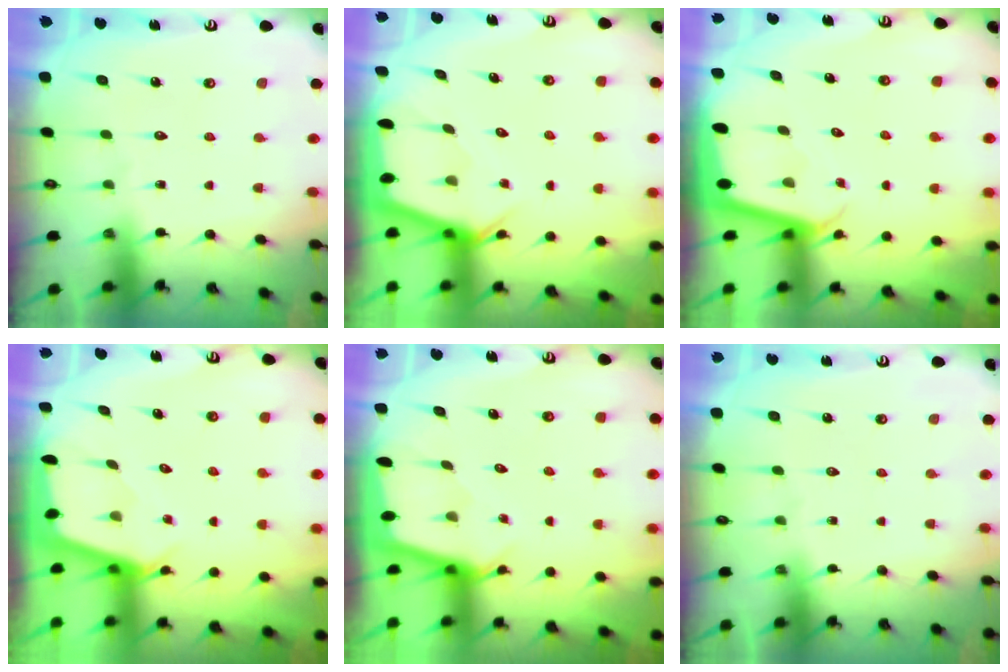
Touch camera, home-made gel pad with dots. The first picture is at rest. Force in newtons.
{"total": 3.5, "press": 3.5, "slide": 0.4}
{"total": 2.2, "press": 2.2, "slide": 0.1}
{"total": 2.5, "press": 2.5, "slide": 0.2}
{"total": 2.3, "press": 2.3, "slide": 0.3}
{"total": 0.0}